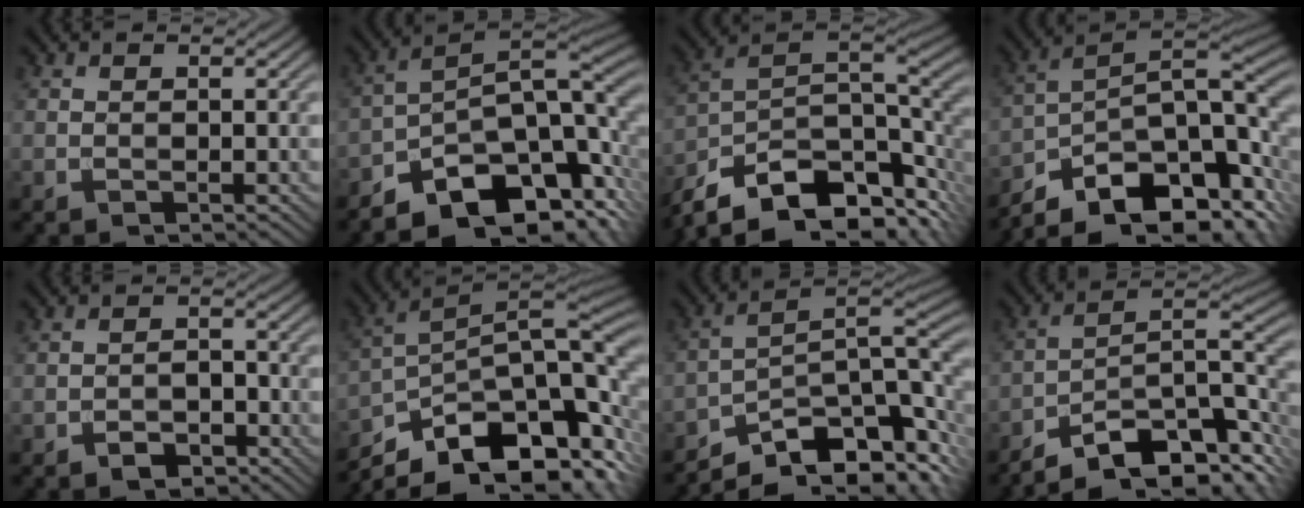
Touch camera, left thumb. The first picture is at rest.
{"total": 14.6, "force": [-7.7, 7.2, 10.0], "torque": [-0.155, -0.017, -0.126]}
{"total": 15.9, "force": [-8.8, 7.8, 10.7], "torque": [-0.221, -0.037, -0.136]}
{"total": 17.5, "force": [-9.4, 8.5, 12.1], "torque": [-0.209, -0.036, -0.134]}
{"total": 3.1, "force": [-2.0, 1.7, 1.5], "torque": [-0.020, 0.004, -0.038]}
{"total": 15.9, "force": [-9.5, 7.4, 10.4], "torque": [-0.204, -0.023, -0.147]}
{"total": 14.3, "force": [-8.6, 5.4, 10.0], "torque": [-0.170, -0.018, -0.127]}
{"total": 15.0, "force": [-10.1, 5.1, 9.8], "torque": [-0.171, -0.012, -0.158]}